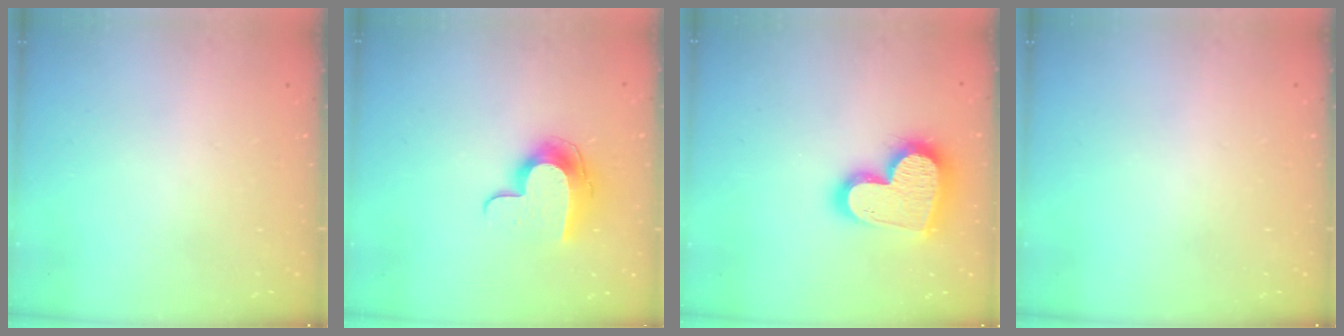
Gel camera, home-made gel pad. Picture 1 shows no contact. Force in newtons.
{"total": 10.5, "press": 10.5, "slide": 0.3}
{"total": 21.6, "press": 21.5, "slide": 1.8}
{"total": 0.0}